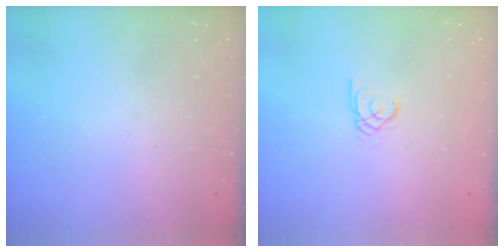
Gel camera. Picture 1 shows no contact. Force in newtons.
{"total": 1.9, "press": 1.9, "slide": 0.1}